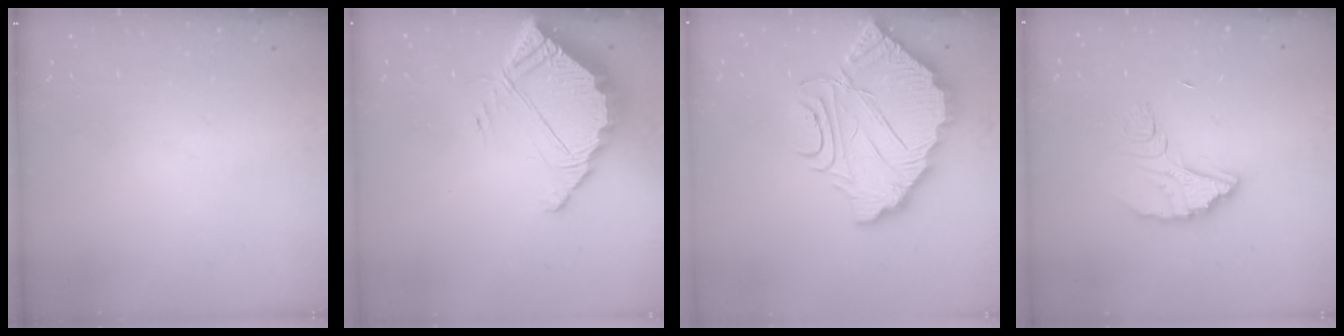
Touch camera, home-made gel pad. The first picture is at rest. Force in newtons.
{"total": 5.9, "press": 5.9, "slide": 0.2}
{"total": 12.5, "press": 12.5, "slide": 1.1}
{"total": 6.7, "press": 6.7, "slide": 0.4}